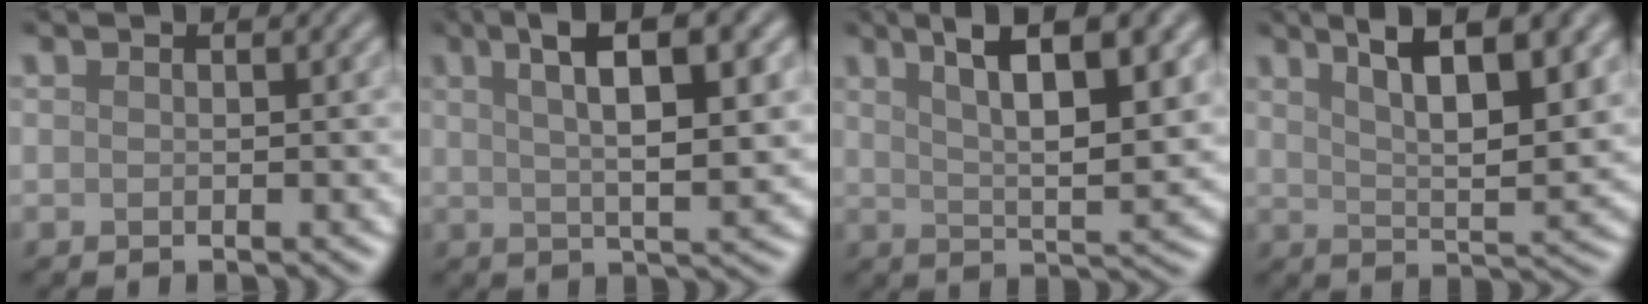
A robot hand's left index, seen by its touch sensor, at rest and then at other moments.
{"total": 7.4, "force": [2.8, 1.9, 6.6], "torque": [-0.094, 0.007, 0.043]}
{"total": 8.6, "force": [4.1, 2.5, 7.1], "torque": [-0.103, 0.009, 0.067]}
{"total": 9.3, "force": [4.8, 2.8, 7.4], "torque": [-0.103, 0.012, 0.073]}